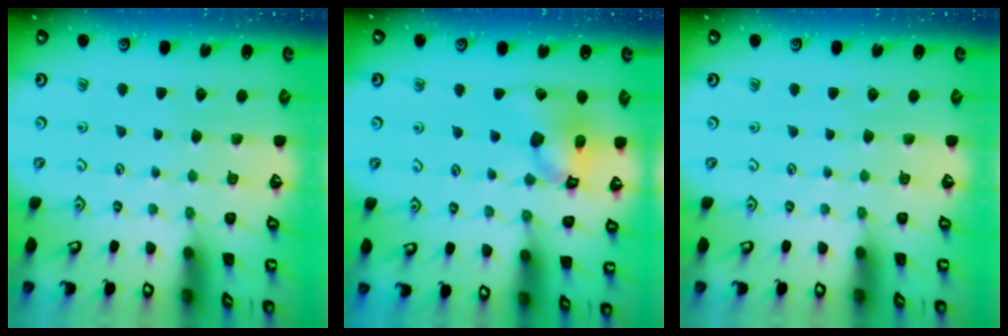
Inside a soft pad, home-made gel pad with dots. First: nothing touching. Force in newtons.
{"total": 11.8, "press": 11.7, "slide": 1.8}
{"total": 0.0}